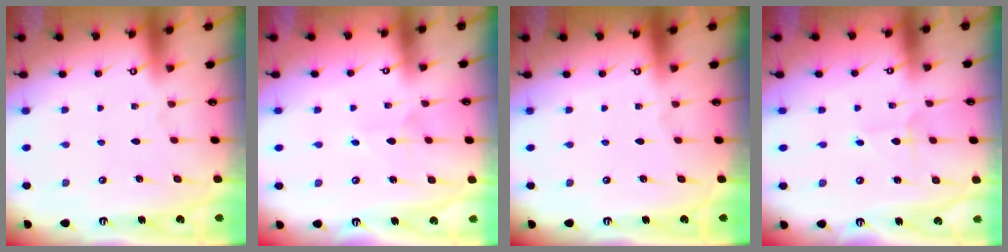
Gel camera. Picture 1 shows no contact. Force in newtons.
{"total": 2.0, "press": 2.0, "slide": 0.2}
{"total": 0.0}
{"total": 2.1, "press": 2.1, "slide": 0.2}